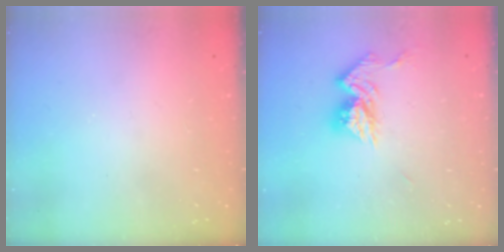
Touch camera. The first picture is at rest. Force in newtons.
{"total": 11.5, "press": 11.4, "slide": 1.0}